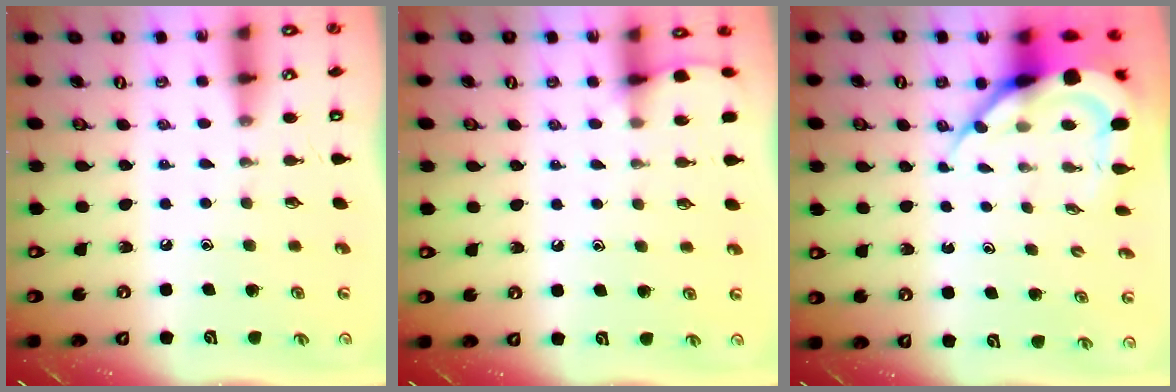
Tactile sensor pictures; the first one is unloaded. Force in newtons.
{"total": 4.3, "press": 4.3, "slide": 0.6}
{"total": 9.7, "press": 9.6, "slide": 1.2}